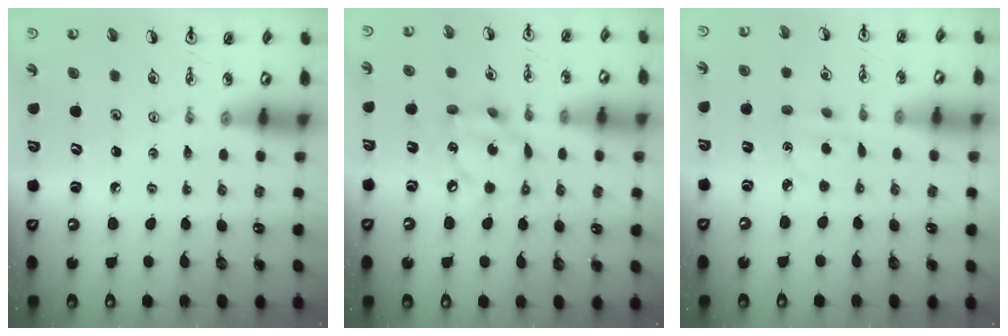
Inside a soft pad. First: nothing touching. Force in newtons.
{"total": 12.8, "press": 12.7, "slide": 0.9}
{"total": 2.7, "press": 2.6, "slide": 0.9}